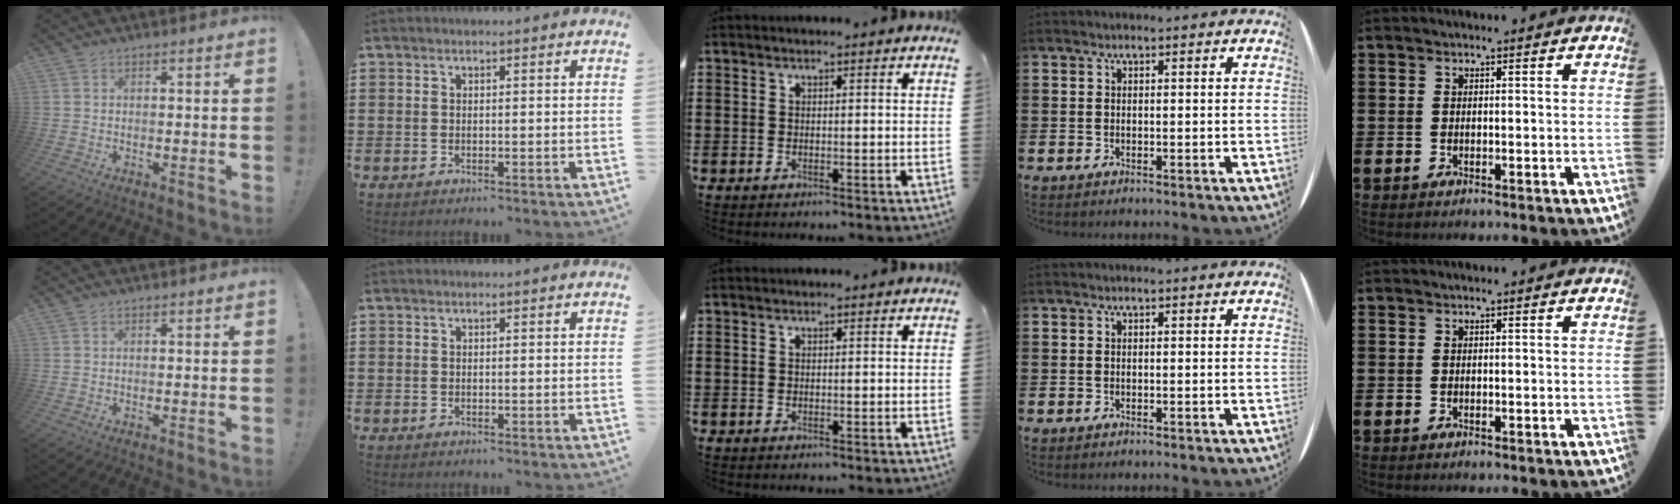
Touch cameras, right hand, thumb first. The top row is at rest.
{}